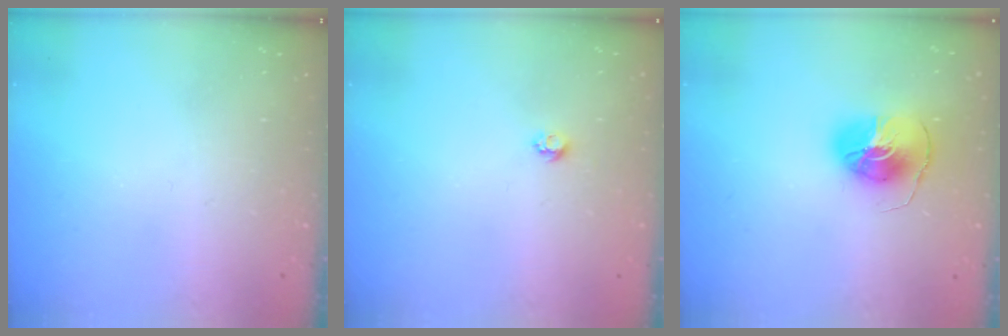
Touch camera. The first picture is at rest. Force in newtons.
{"total": 3.8, "press": 3.7, "slide": 0.5}
{"total": 9.1, "press": 9.1, "slide": 0.5}